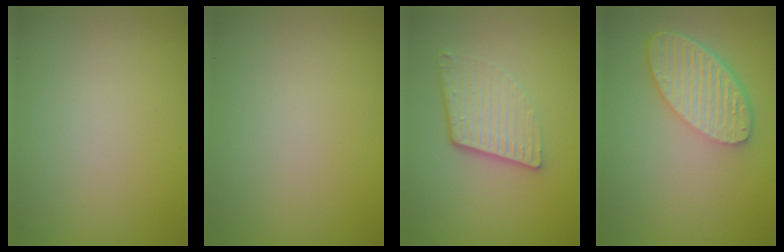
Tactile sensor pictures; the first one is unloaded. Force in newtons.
{"total": 0.0}
{"total": 4.1, "press": 2.8, "slide": 3.0}
{"total": 5.9, "press": 4.5, "slide": 3.8}